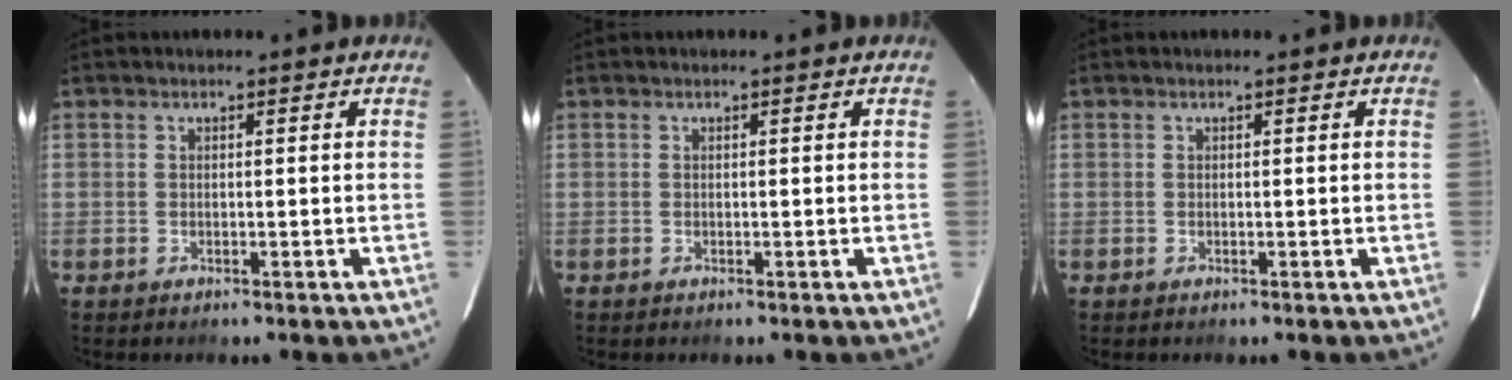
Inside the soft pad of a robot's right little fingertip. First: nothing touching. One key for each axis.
{"total": 0.0}
{"total": 0.0}